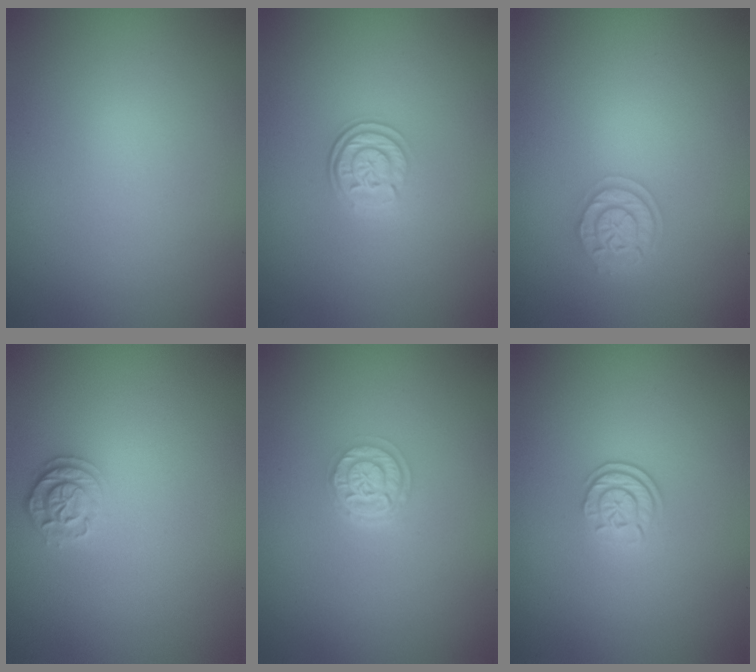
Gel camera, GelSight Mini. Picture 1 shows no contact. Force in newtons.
{"total": 3.0, "press": 2.4, "slide": 1.8}
{"total": 2.6, "press": 2.4, "slide": 1.0}
{"total": 2.0, "press": 1.9, "slide": 0.5}
{"total": 3.1, "press": 2.5, "slide": 2.0}
{"total": 2.2, "press": 1.8, "slide": 1.3}